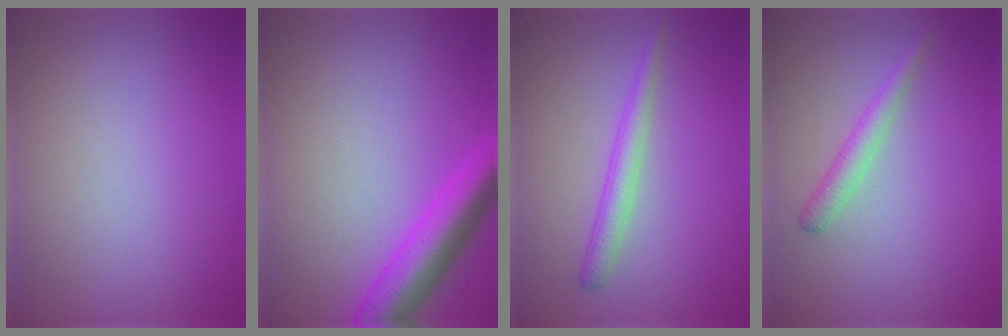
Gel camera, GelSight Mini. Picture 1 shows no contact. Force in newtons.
{"total": 5.5, "press": 5.5, "slide": 0.3}
{"total": 2.2, "press": 2.2, "slide": 0.1}
{"total": 1.9, "press": 1.9, "slide": 0.0}